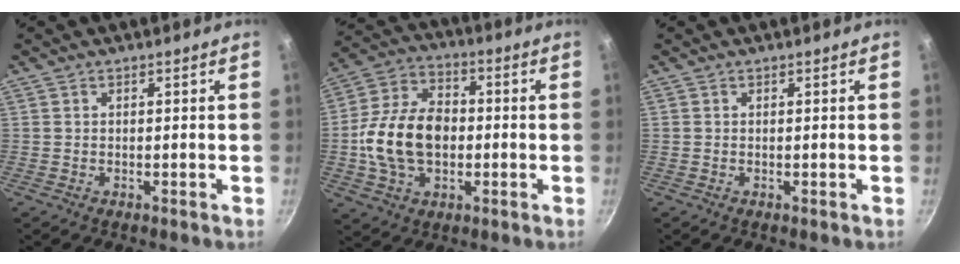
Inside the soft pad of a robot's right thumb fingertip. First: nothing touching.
{"total": 15.8, "force": [-1.3, 10.9, 11.5], "torque": [-0.186, 0.027, -0.033]}
{"total": 0.0}